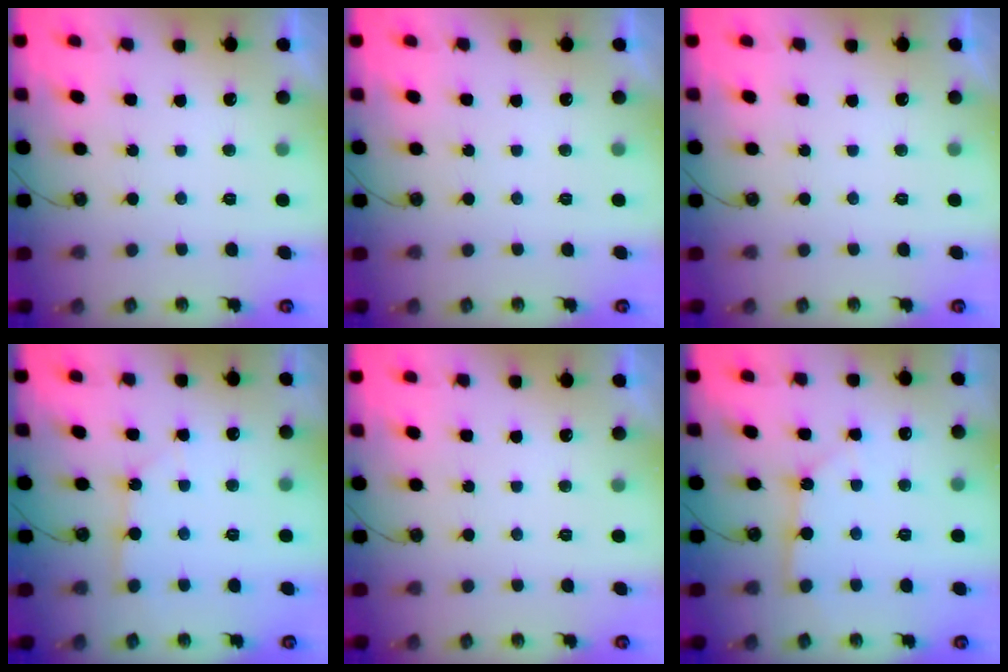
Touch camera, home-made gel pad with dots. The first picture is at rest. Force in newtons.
{"total": 0.0}
{"total": 0.0}
{"total": 2.4, "press": 2.3, "slide": 0.3}
{"total": 0.0}
{"total": 2.3, "press": 2.3, "slide": 0.2}